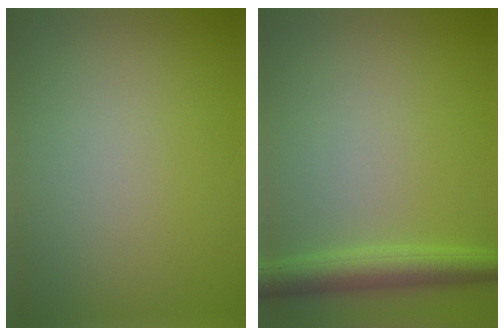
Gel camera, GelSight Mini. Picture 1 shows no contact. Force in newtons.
{"total": 3.5, "press": 3.5, "slide": 0.1}